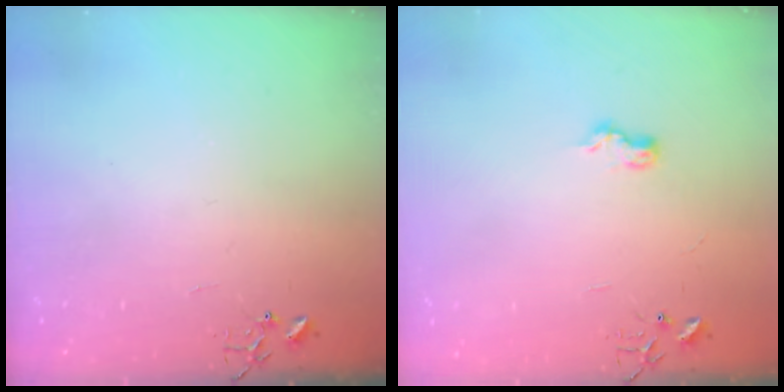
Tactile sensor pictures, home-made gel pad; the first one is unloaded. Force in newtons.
{"total": 6.3, "press": 6.3, "slide": 0.8}